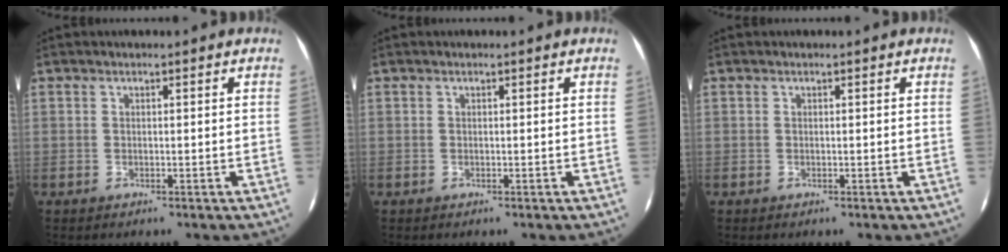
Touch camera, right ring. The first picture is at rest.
{"total": 0.0}
{"total": 0.0}